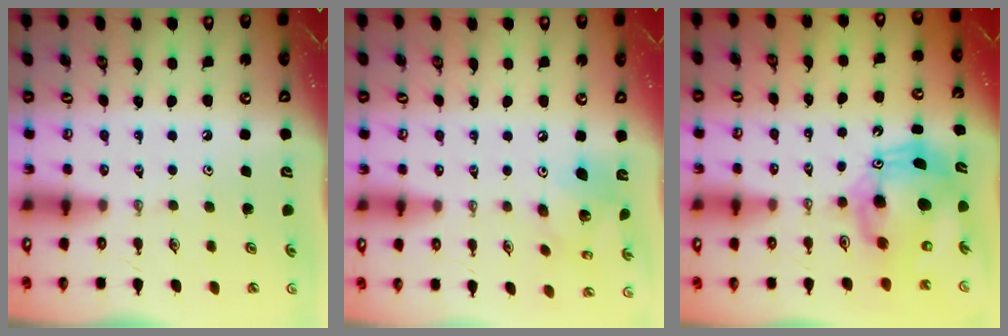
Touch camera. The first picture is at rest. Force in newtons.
{"total": 11.3, "press": 11.3, "slide": 0.9}
{"total": 12.8, "press": 12.6, "slide": 2.3}